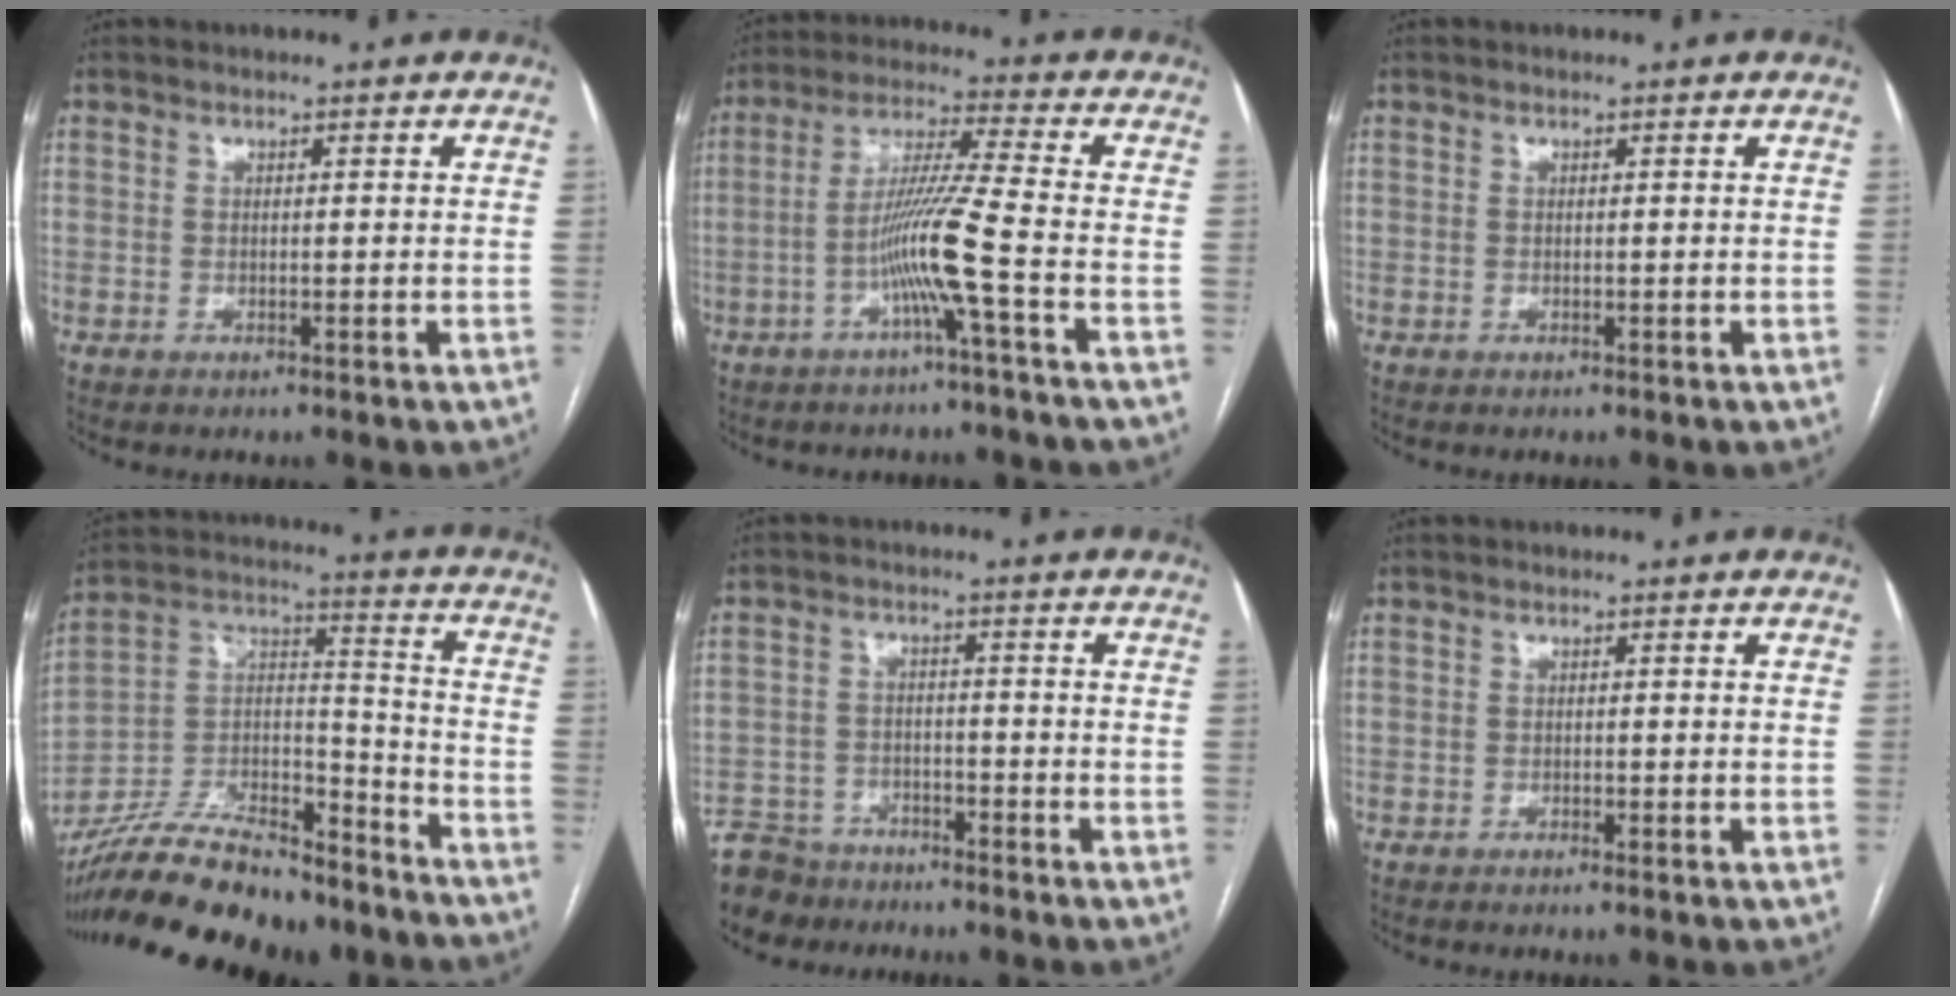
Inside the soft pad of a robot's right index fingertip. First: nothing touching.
{"total": 9.0, "force": [-3.3, -2.0, 8.2], "torque": [-0.162, 0.005, -0.065]}
{"total": 0.0}
{"total": 22.8, "force": [-19.4, 6.2, 10.2], "torque": [-0.185, 0.014, -0.325]}
{"total": 7.4, "force": [-6.4, 3.7, 0.5], "torque": [-0.012, -0.001, -0.113]}
{"total": 0.6, "force": [-0.4, 0.0, 0.3], "torque": [-0.010, -0.001, -0.007]}